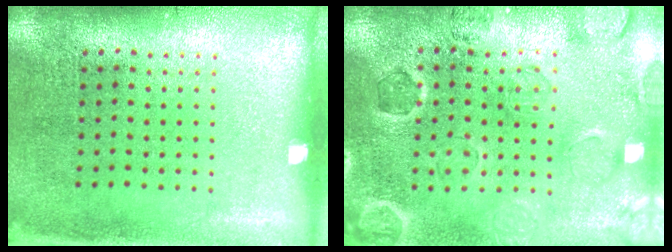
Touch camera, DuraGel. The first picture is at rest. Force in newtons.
{"total": 0.7, "press": 0.7, "slide": 0.4}